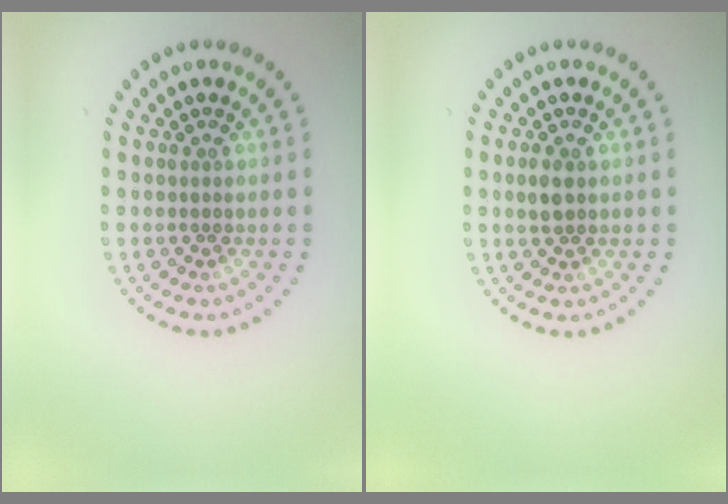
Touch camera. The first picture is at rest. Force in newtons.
{"total": 1.6, "press": 1.6, "slide": 0.2}